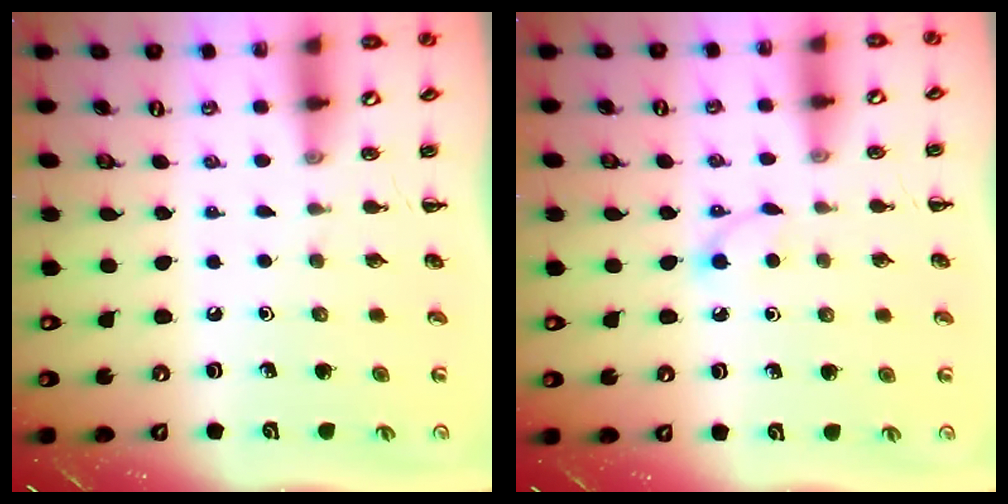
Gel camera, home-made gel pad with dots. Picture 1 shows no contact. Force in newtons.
{"total": 2.8, "press": 2.7, "slide": 0.9}